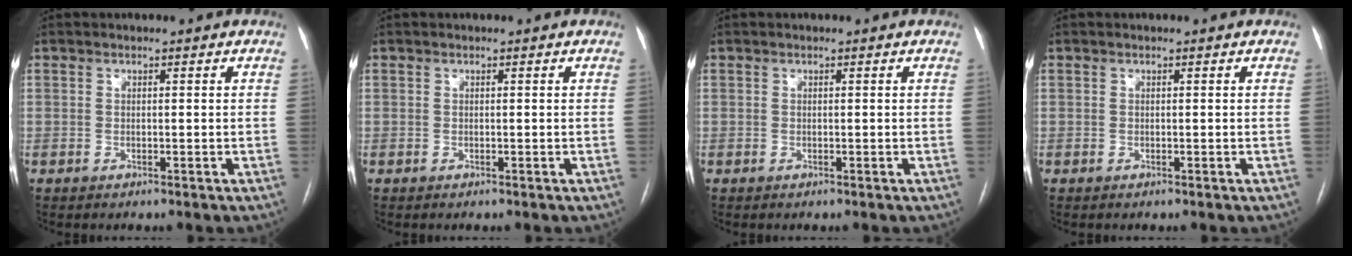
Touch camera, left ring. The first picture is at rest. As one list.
[{"total": 0.0}, {"total": 0.0}, {"total": 0.0}]